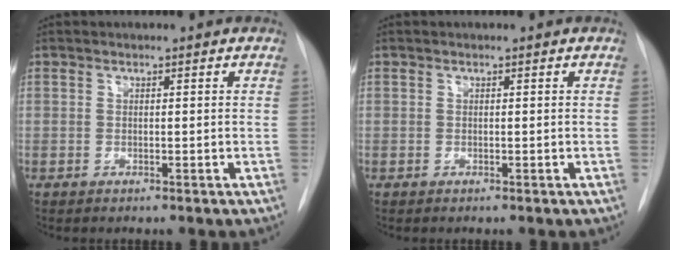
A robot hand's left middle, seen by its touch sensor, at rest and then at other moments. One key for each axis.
{"total": 0.0}